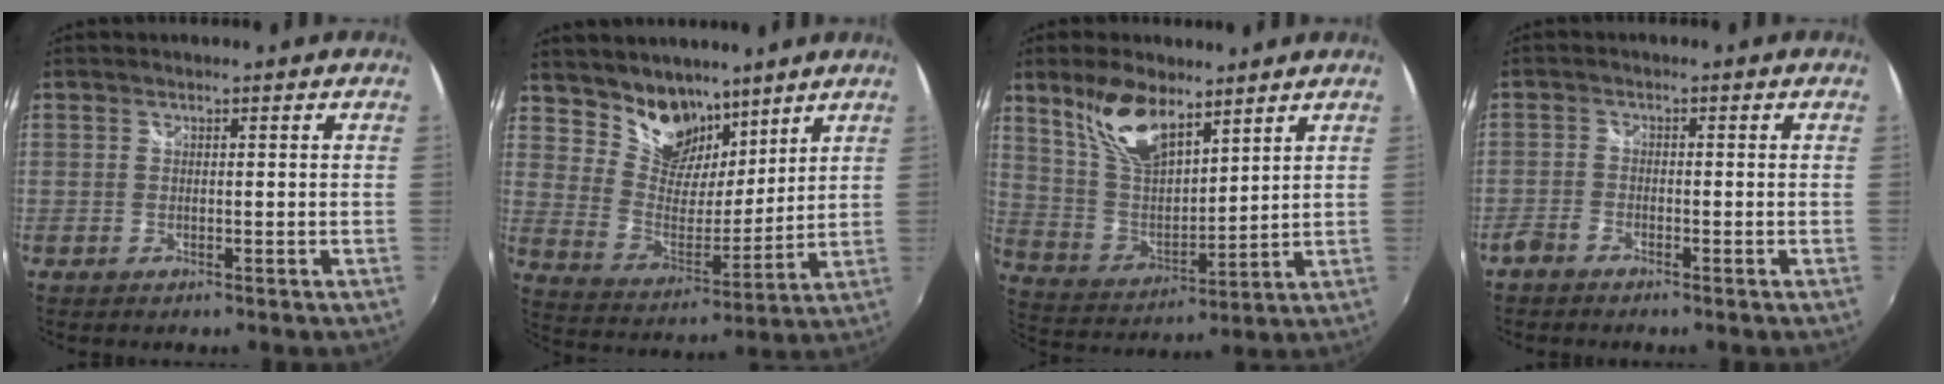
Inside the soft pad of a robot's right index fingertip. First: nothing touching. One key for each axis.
{"total": 12.3, "fx": 9.0, "fy": 7.2, "fz": 4.3, "tx": -0.088, "ty": 0.006, "tz": 0.168}
{"total": 13.3, "fx": 8.8, "fy": 5.7, "fz": 8.3, "tx": -0.159, "ty": 0.010, "tz": 0.179}
{"total": 2.6, "fx": -2.2, "fy": 1.0, "fz": 1.0, "tx": -0.033, "ty": -0.002, "tz": -0.047}